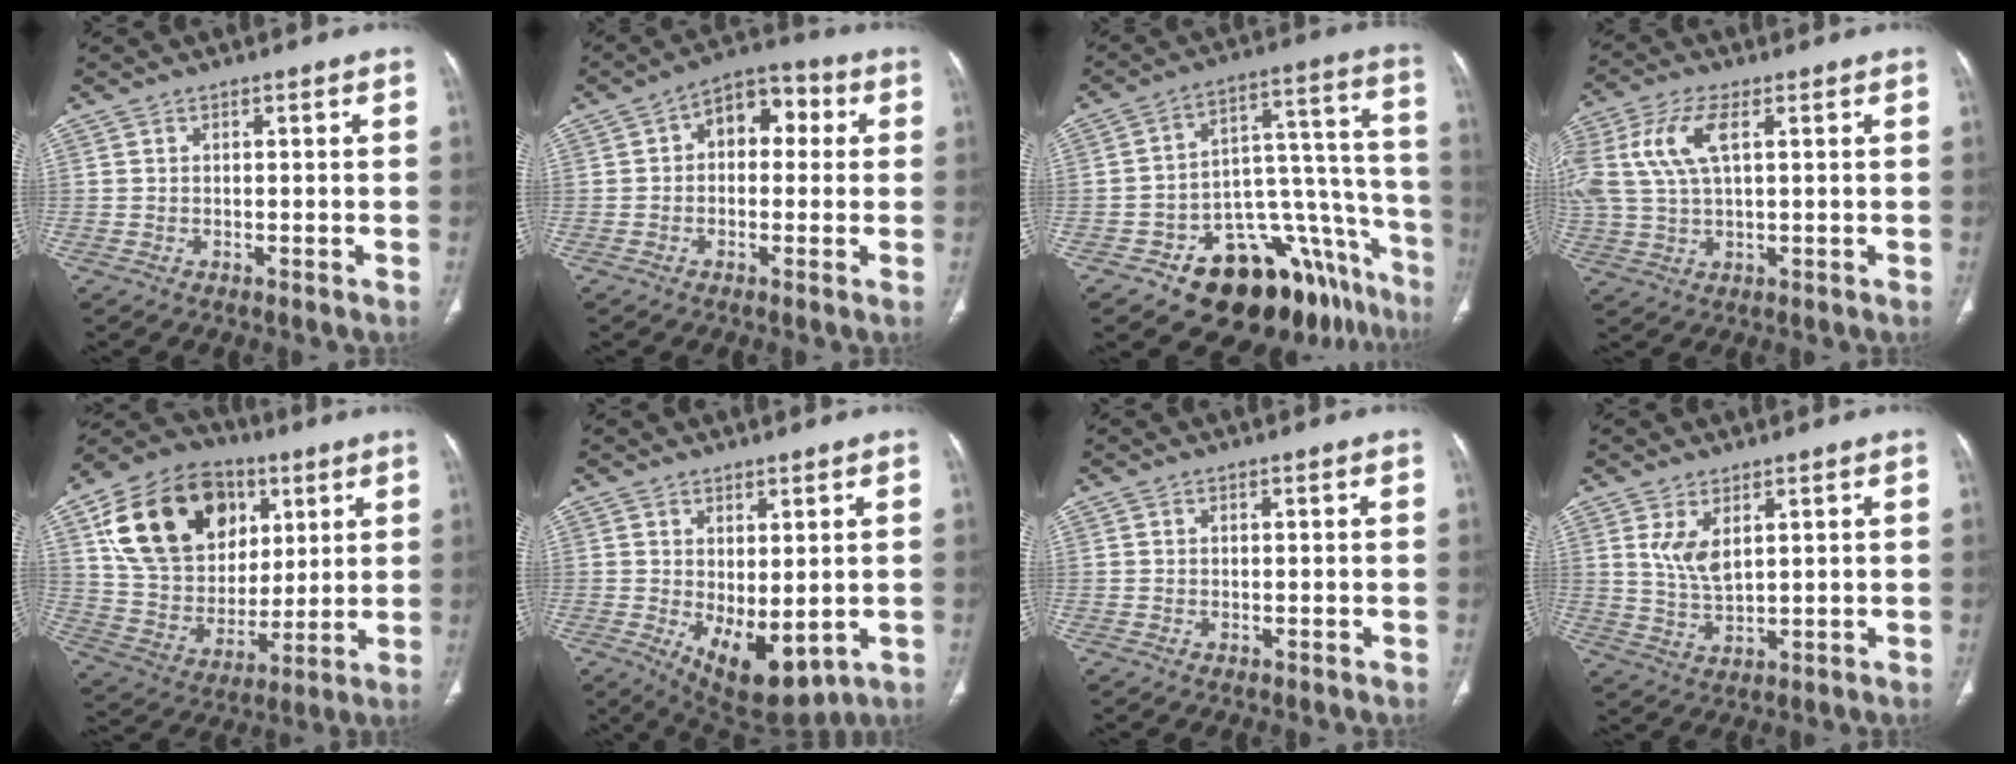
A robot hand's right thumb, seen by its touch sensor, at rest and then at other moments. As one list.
[{"total": 8.9, "force": [1.5, 5.9, 6.4], "torque": [-0.057, 0.029, 0.011]}, {"total": 23.5, "force": [-14.3, 12.3, 14.0], "torque": [-0.080, 0.135, -0.190]}, {"total": 11.0, "force": [3.1, 5.0, 9.2], "torque": [-0.225, 0.013, 0.067]}, {"total": 24.5, "force": [9.1, 17.8, 14.1], "torque": [-0.227, -0.003, 0.163]}, {"total": 10.1, "force": [-1.5, 5.0, 8.7], "torque": [-0.119, -0.013, 0.005]}, {"total": 0.0}, {"total": 5.2, "force": [2.2, 2.3, 4.2], "torque": [-0.081, -0.018, 0.055]}]